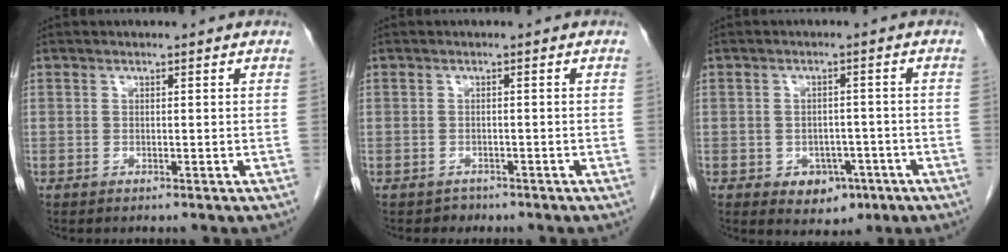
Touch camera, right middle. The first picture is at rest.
{"total": 1.3, "force": [-1.0, 0.8, -0.2], "torque": [-0.006, 0.002, -0.017]}
{"total": 5.1, "force": [-2.3, 3.8, 2.6], "torque": [-0.032, 0.004, -0.020]}